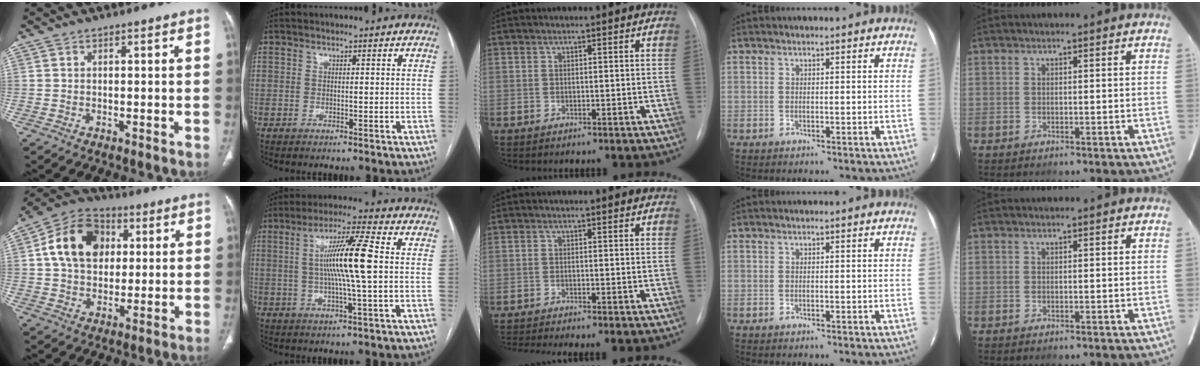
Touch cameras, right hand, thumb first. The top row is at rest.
{"thumb": {"total": 14.7, "force": [3.1, 10.9, 9.3], "torque": [-0.137, 0.011, 0.044]}, "index": {"total": 10.7, "force": [0.8, -0.5, 10.6], "torque": [-0.196, 0.005, 0.011]}, "middle": {"total": 3.7, "force": [-3.2, -0.9, 1.7], "torque": [-0.028, -0.007, -0.052]}}